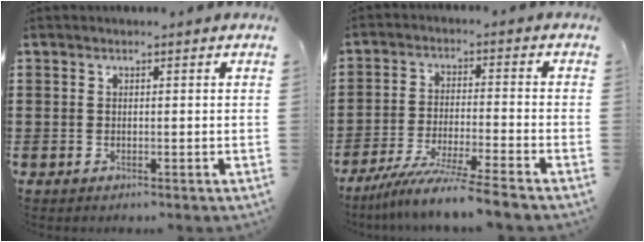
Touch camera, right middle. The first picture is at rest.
{"total": 7.8, "force": [-6.9, -0.9, 3.6], "torque": [-0.068, -0.016, -0.132]}